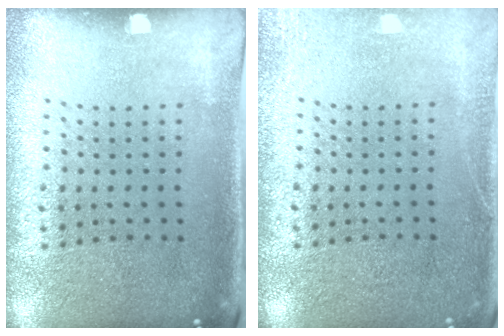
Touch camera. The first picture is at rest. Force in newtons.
{"total": 2.3, "press": 2.3, "slide": 0.4}